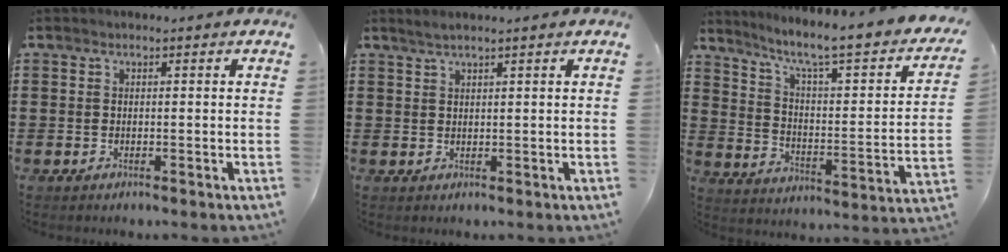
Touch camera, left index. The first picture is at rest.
{"total": 1.6, "force": [1.3, -0.3, 0.8], "torque": [-0.016, 0.000, 0.025]}
{"total": 6.4, "force": [4.7, 0.4, 4.3], "torque": [-0.098, -0.046, 0.065]}